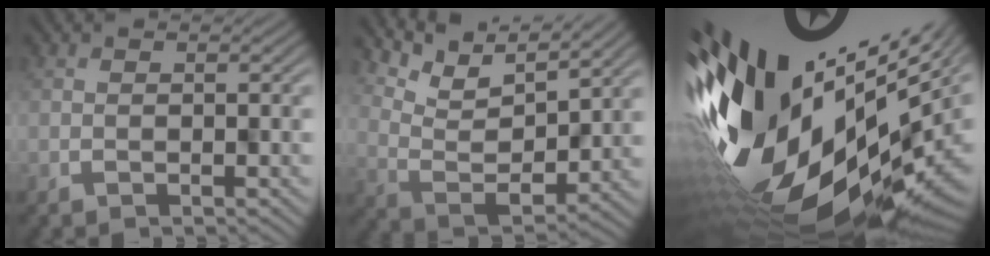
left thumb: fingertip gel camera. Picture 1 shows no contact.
{"total": 7.9, "force": [7.5, 0.9, 2.3], "torque": [-0.066, -0.010, 0.149]}
{"total": 18.8, "force": [2.2, 9.0, 16.4], "torque": [-0.307, -0.073, 0.046]}